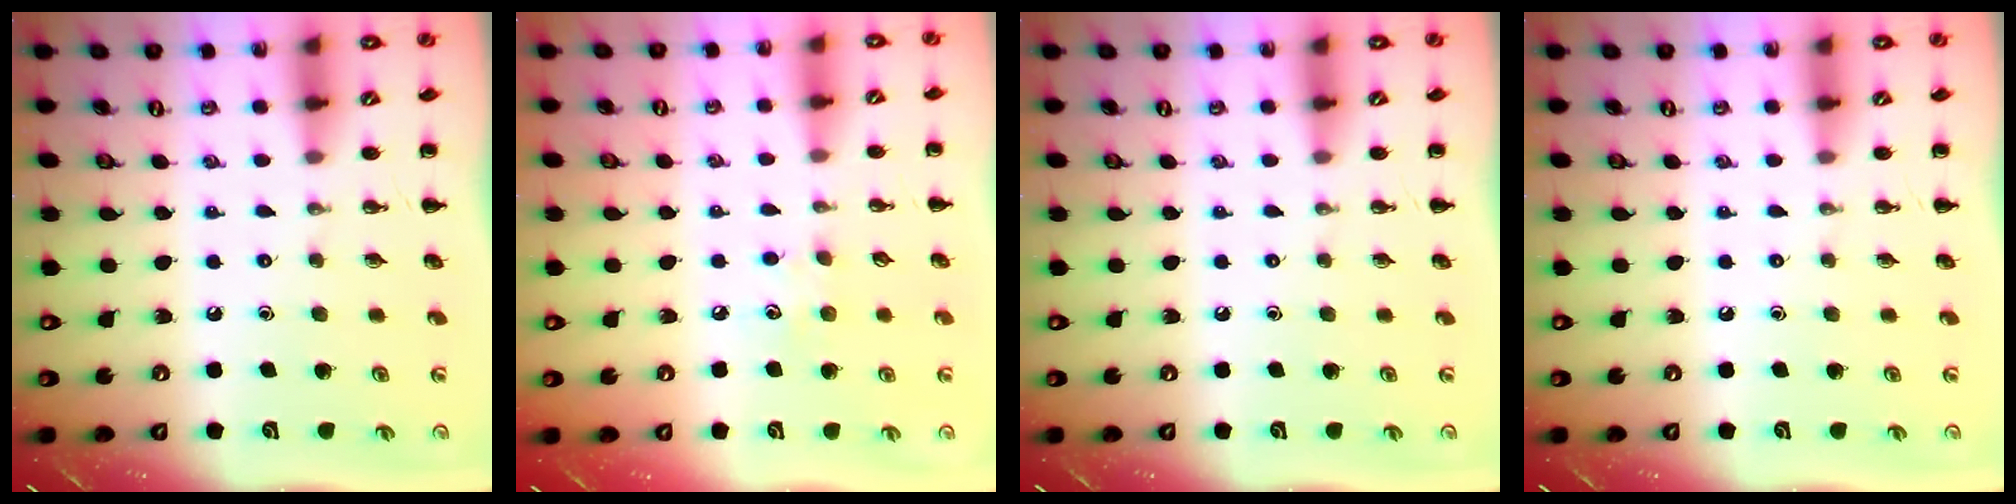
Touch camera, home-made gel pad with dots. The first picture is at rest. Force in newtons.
{"total": 4.5, "press": 4.3, "slide": 1.3}
{"total": 0.0}
{"total": 0.0}